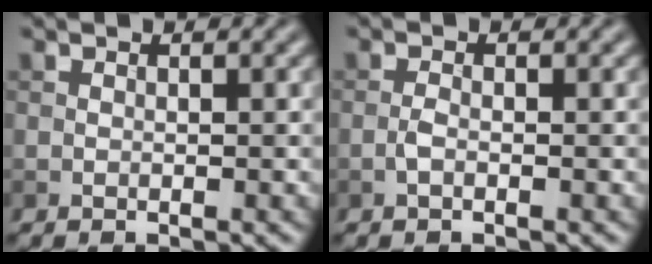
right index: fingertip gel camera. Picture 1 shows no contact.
{"total": 1.0, "force": [-0.5, 0.3, 0.8], "torque": [-0.019, 0.000, -0.012]}